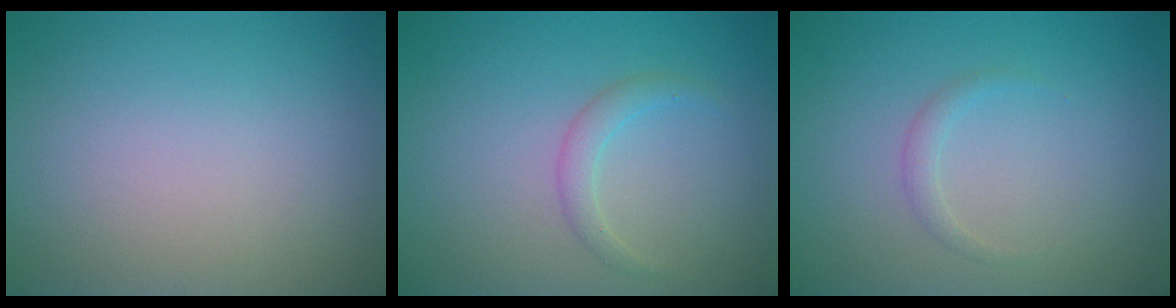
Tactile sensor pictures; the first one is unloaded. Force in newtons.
{"total": 1.5, "press": 1.5, "slide": 0.1}
{"total": 0.5, "press": 0.5, "slide": 0.1}